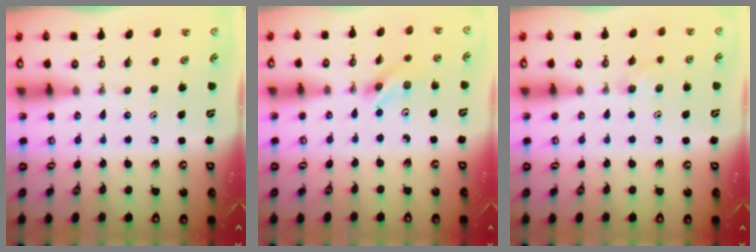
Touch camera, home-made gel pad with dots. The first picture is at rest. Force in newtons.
{"total": 2.7, "press": 2.7, "slide": 0.3}
{"total": 7.1, "press": 6.1, "slide": 3.5}